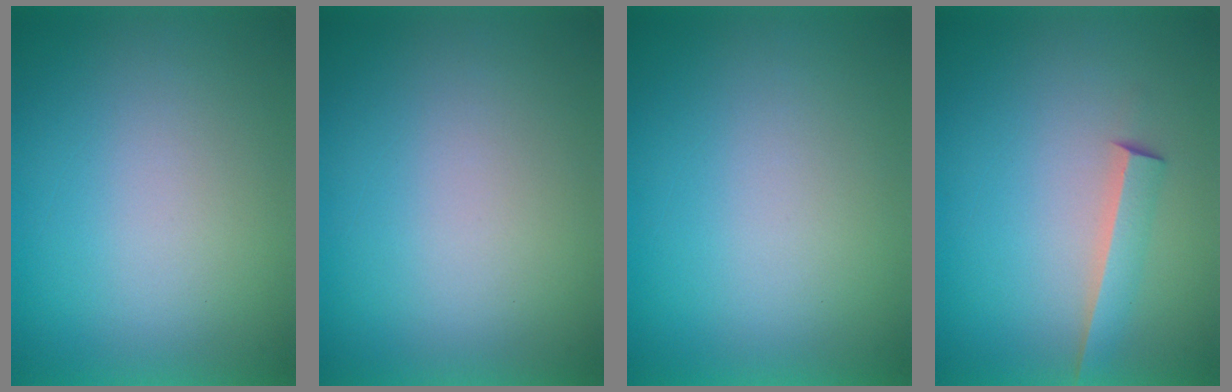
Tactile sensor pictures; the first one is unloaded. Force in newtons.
{"total": 0.0}
{"total": 0.0}
{"total": 2.5}